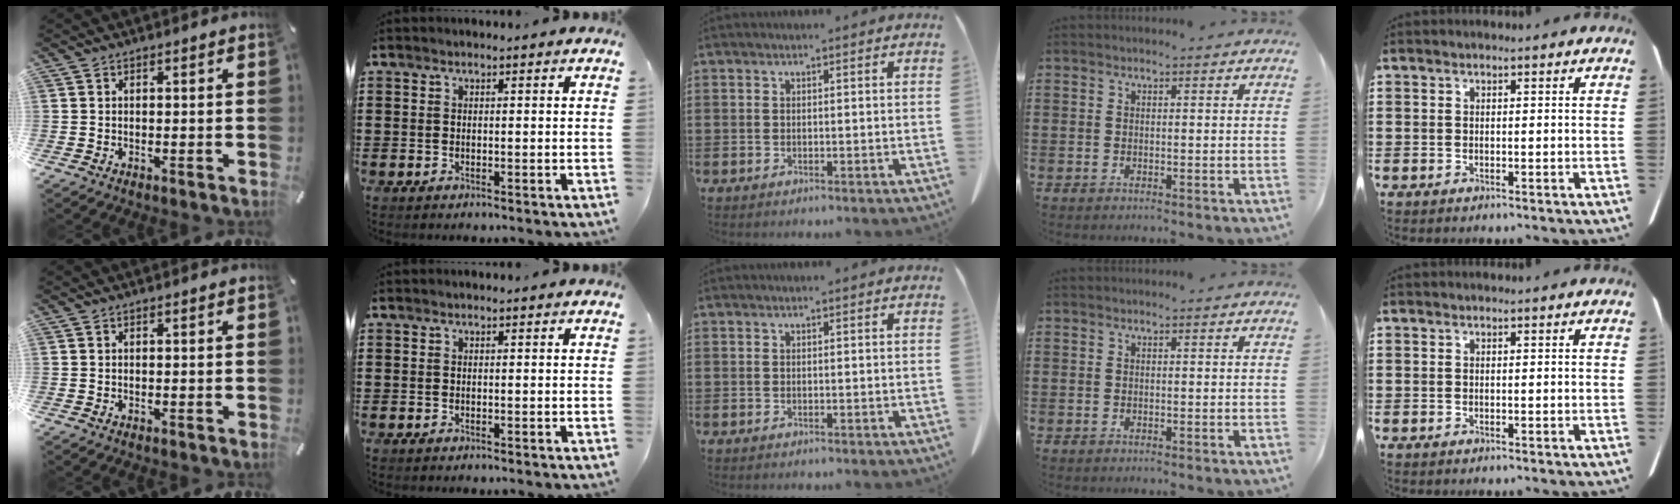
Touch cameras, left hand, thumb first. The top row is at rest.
{}